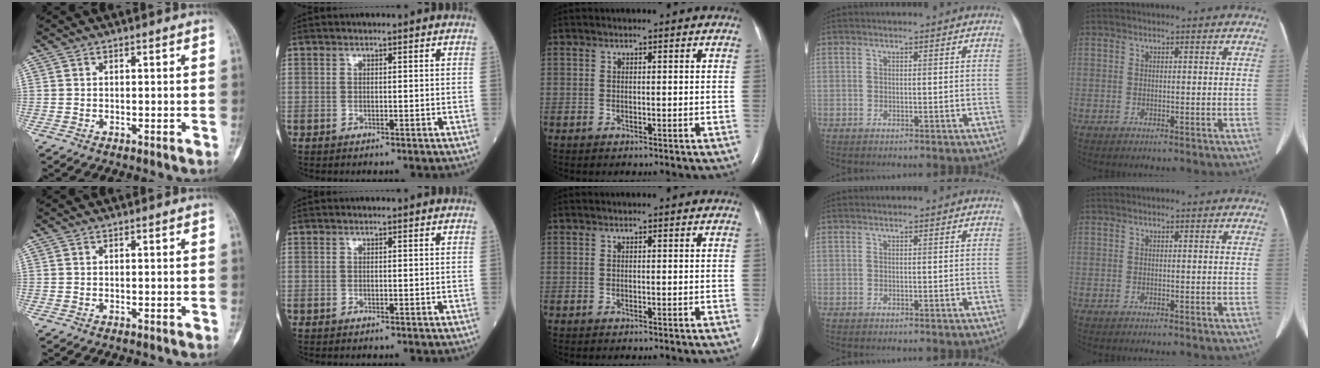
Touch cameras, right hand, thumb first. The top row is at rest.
{}